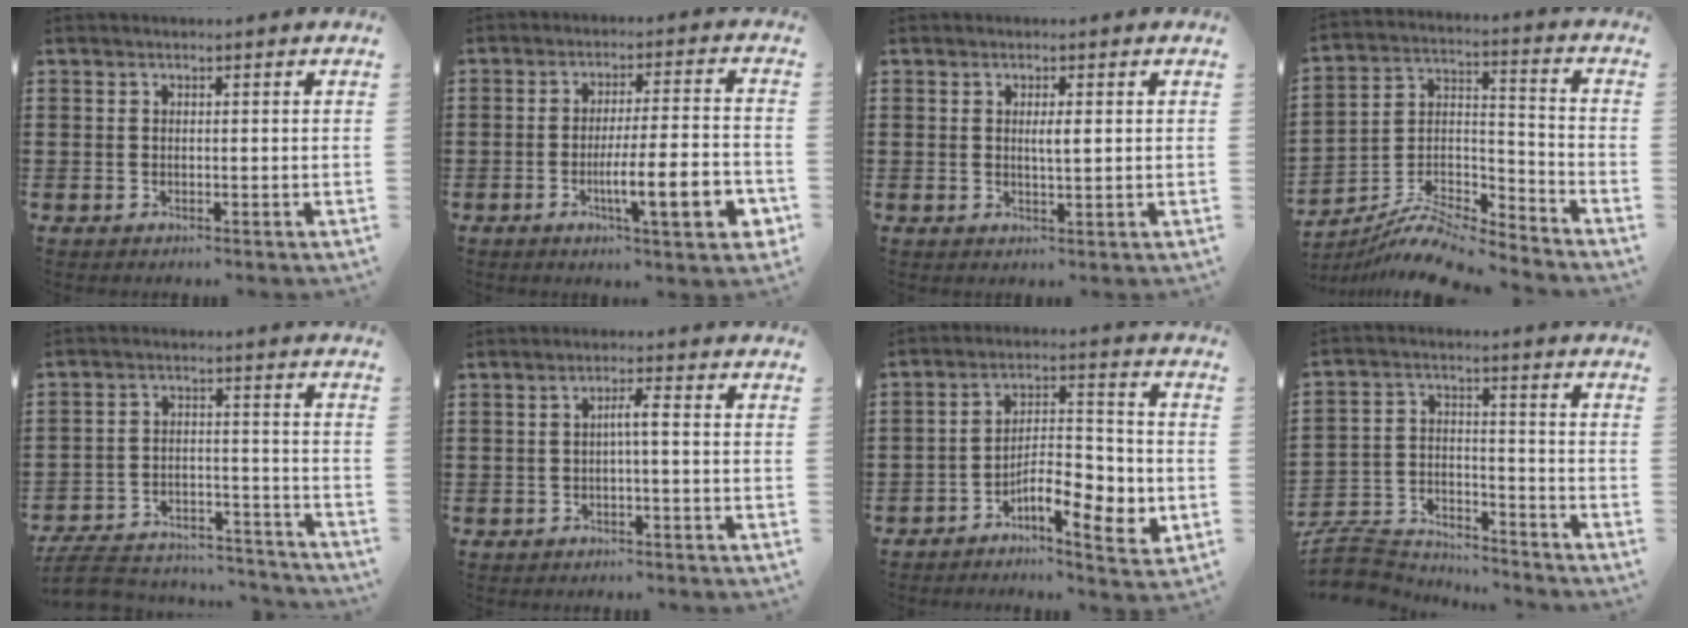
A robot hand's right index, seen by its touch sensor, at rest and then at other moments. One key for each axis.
{"total": 10.6, "fx": -3.5, "fy": 2.0, "fz": 9.8, "tx": -0.159, "ty": -0.008, "tz": -0.059}
{"total": 1.9, "fx": 0.4, "fy": 0.3, "fz": 1.8, "tx": -0.036, "ty": 0.002, "tz": 0.004}
{"total": 10.0, "fx": -9.3, "fy": 1.8, "fz": 3.1, "tx": -0.058, "ty": 0.020, "tz": -0.186}
{"total": 8.2, "fx": -7.7, "fy": 1.8, "fz": 2.2, "tx": -0.043, "ty": 0.019, "tz": -0.151}
{"total": 2.6, "fx": -0.3, "fy": 0.0, "fz": 2.6, "tx": -0.049, "ty": 0.001, "tz": -0.008}
{"total": 8.7, "fx": -4.2, "fy": 2.8, "fz": 7.1, "tx": -0.123, "ty": 0.007, "tz": -0.072}
{"total": 7.2, "fx": -6.9, "fy": 1.7, "fz": 0.9, "tx": -0.035, "ty": 0.009, "tz": -0.142}